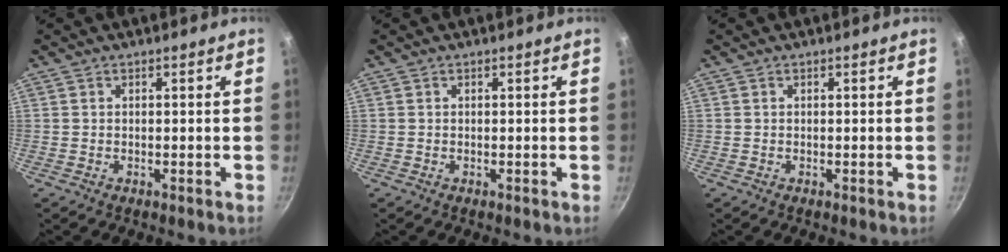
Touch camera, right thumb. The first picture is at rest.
{"total": 0.0}
{"total": 0.0}